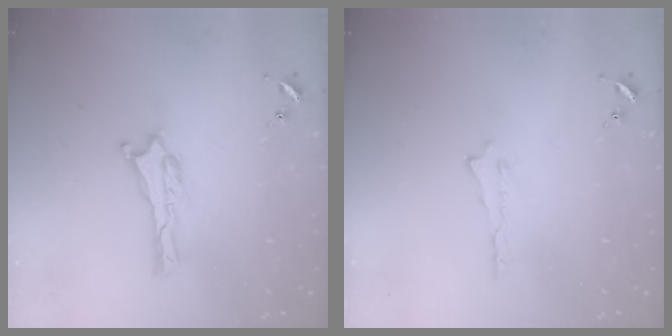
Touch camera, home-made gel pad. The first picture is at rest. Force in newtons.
{"total": 0.0}